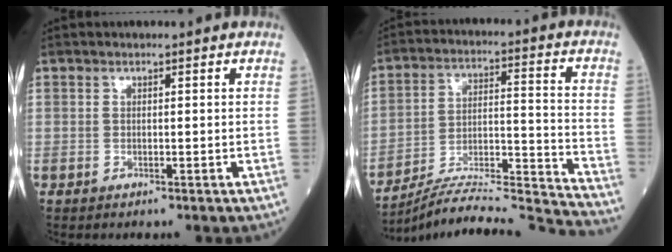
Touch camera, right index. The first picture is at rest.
{"total": 21.5, "force": [-20.6, -2.3, 5.5], "torque": [-0.081, 0.008, -0.314]}